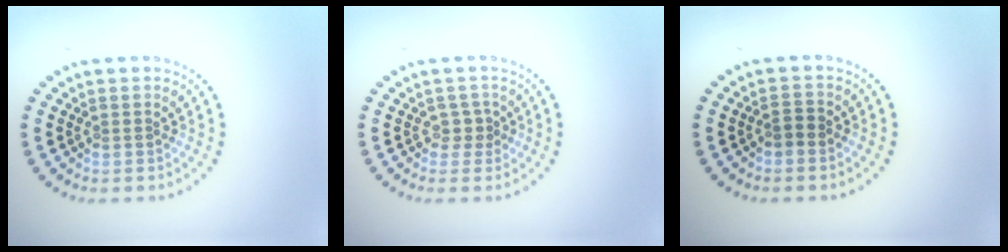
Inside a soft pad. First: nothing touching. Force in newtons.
{"total": 1.4, "press": 1.0, "slide": 1.0}
{"total": 1.1, "press": 1.0, "slide": 0.6}